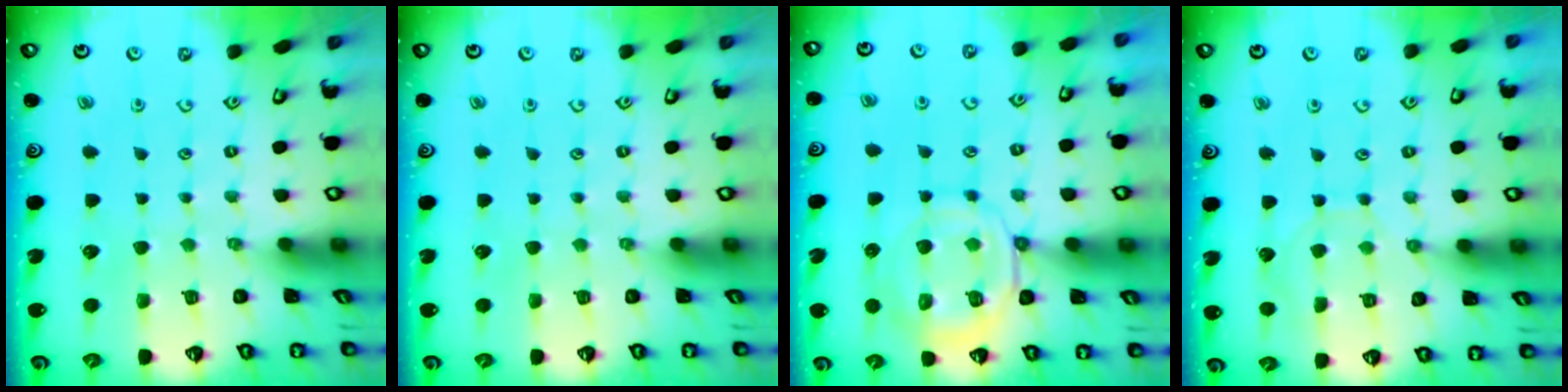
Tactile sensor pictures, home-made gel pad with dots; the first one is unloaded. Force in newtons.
{"total": 0.0}
{"total": 11.0, "press": 10.9, "slide": 1.3}
{"total": 5.9, "press": 5.9, "slide": 0.6}